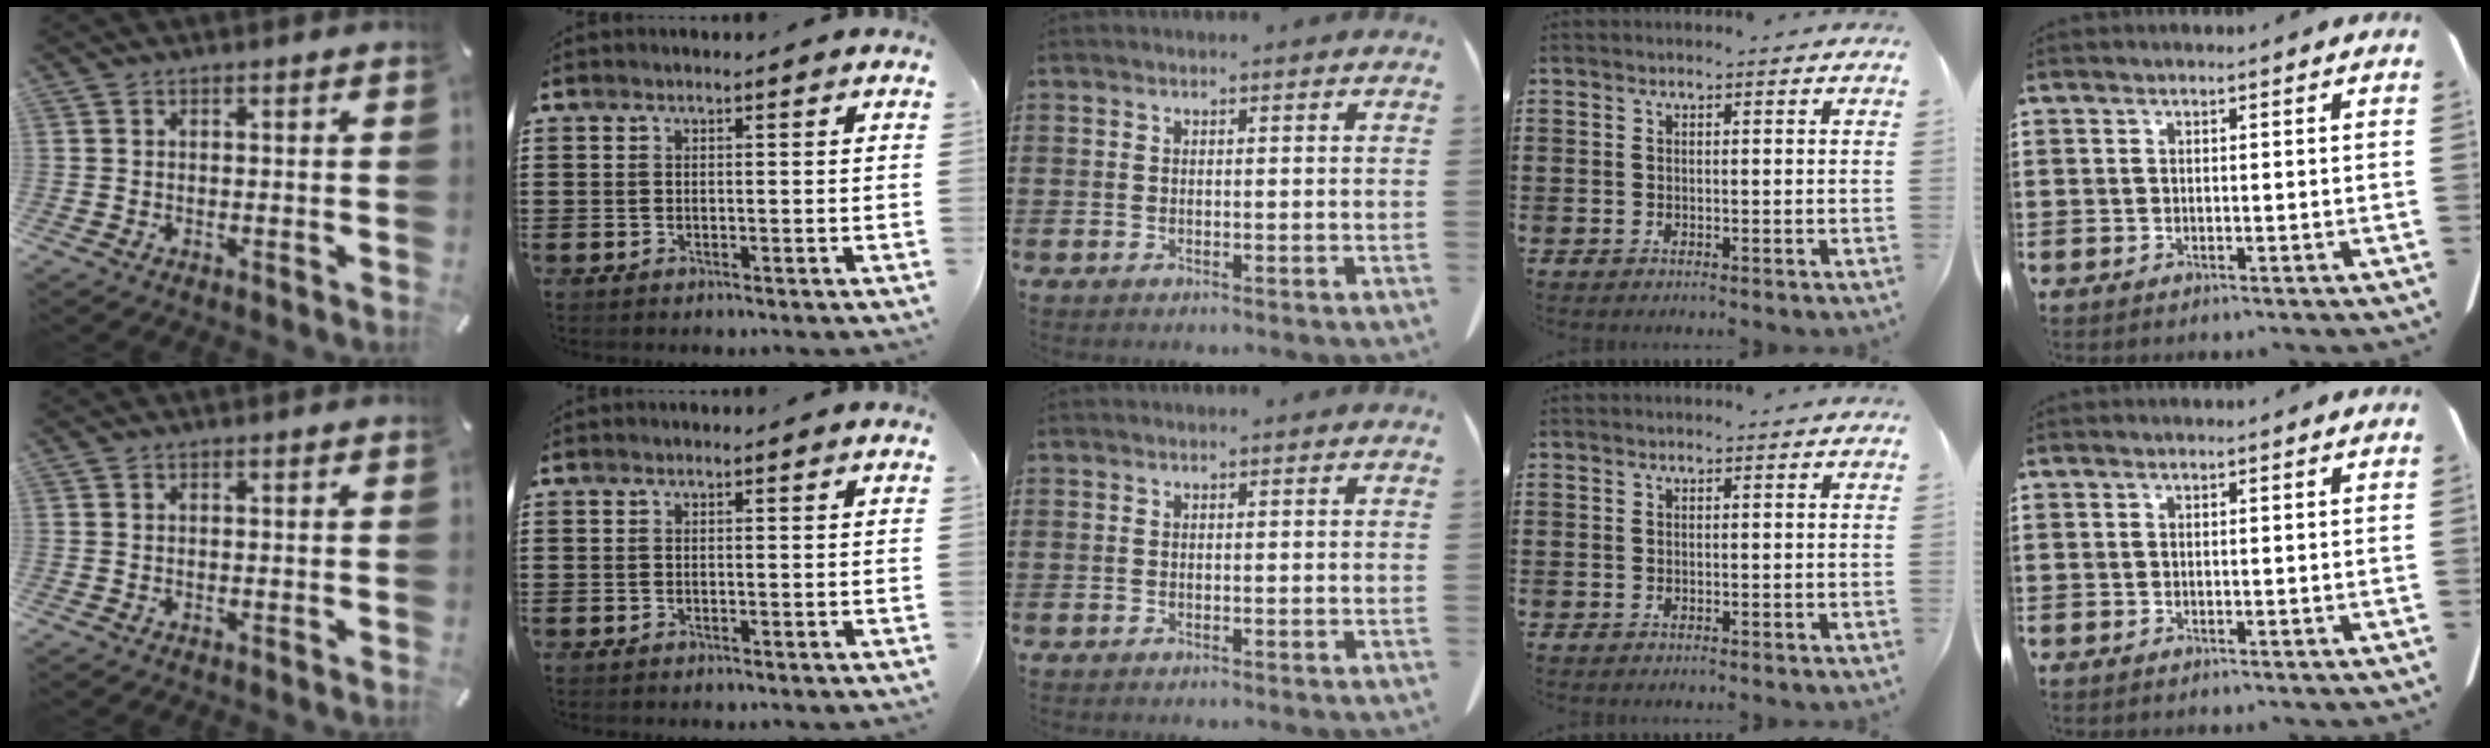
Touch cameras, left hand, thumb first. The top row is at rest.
{}